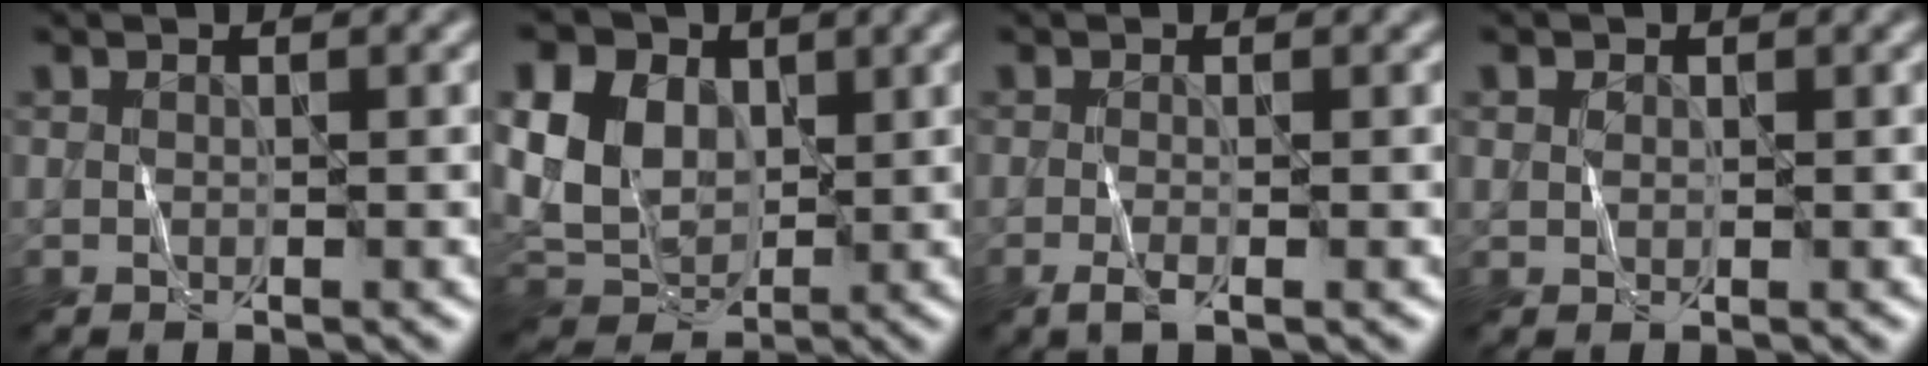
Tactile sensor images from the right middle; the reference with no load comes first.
{"total": 8.8, "force": [2.3, 6.5, 5.4], "torque": [-0.138, 0.012, 0.038]}
{"total": 1.5, "force": [-0.6, 0.3, 1.3], "torque": [-0.027, -0.004, -0.013]}
{"total": 0.9, "force": [0.4, 0.7, 0.2], "torque": [-0.004, 0.001, 0.006]}